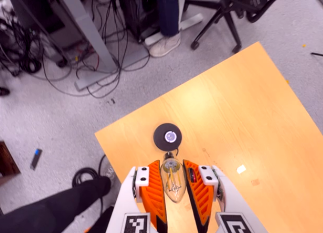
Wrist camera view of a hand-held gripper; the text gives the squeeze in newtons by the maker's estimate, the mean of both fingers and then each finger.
{"total": 12.6, "left": 13.0, "right": 12.2}